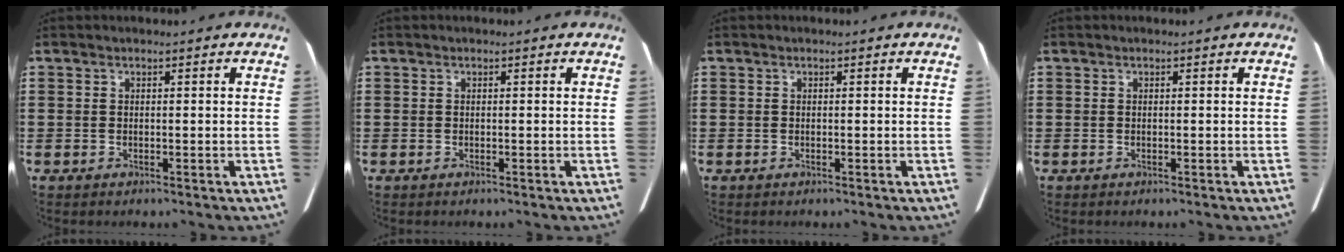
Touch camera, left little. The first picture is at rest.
{"total": 0.0}
{"total": 0.0}
{"total": 0.0}